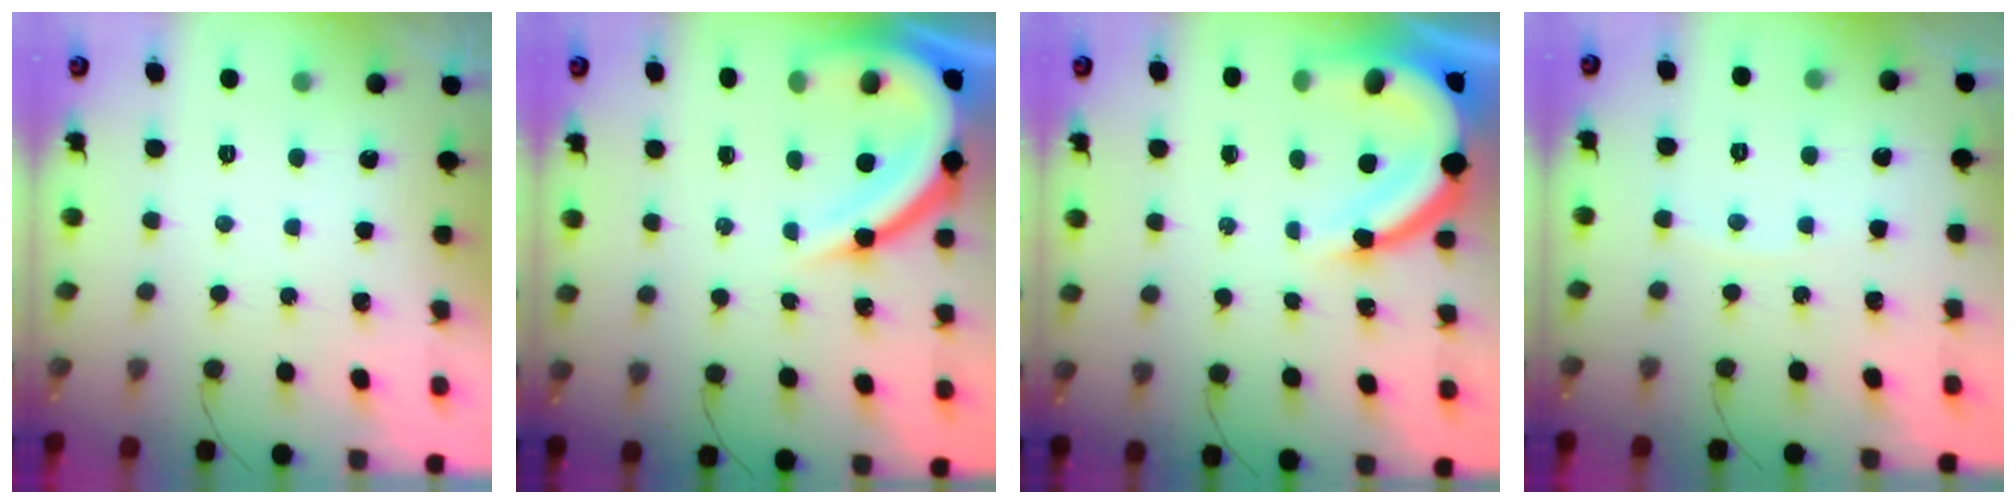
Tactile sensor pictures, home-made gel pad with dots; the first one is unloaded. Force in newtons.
{"total": 15.6, "press": 15.6, "slide": 1.3}
{"total": 12.6, "press": 12.5, "slide": 1.4}
{"total": 3.5, "press": 3.4, "slide": 0.5}